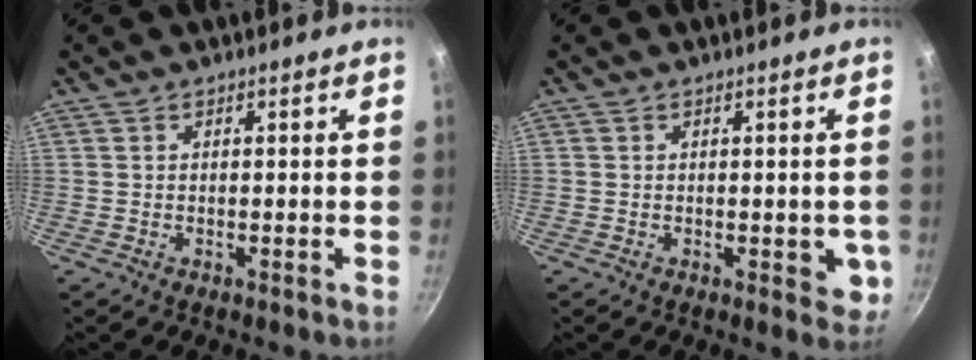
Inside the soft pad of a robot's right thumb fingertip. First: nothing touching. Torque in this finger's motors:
{"motor_torque": [0.45, 0.63, -0.19, 0.05, 0.02]}